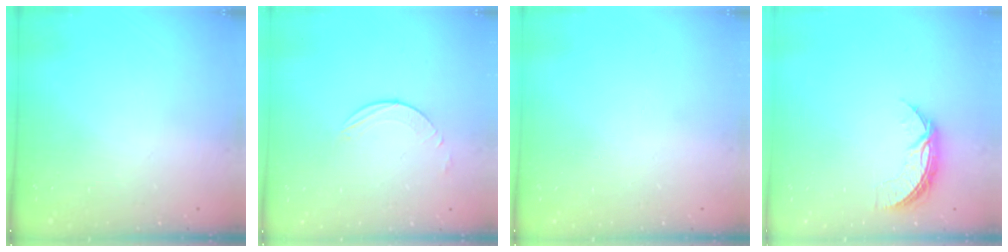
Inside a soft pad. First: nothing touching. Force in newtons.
{"total": 3.9, "press": 3.9, "slide": 0.3}
{"total": 0.0}
{"total": 6.7, "press": 6.7, "slide": 0.2}